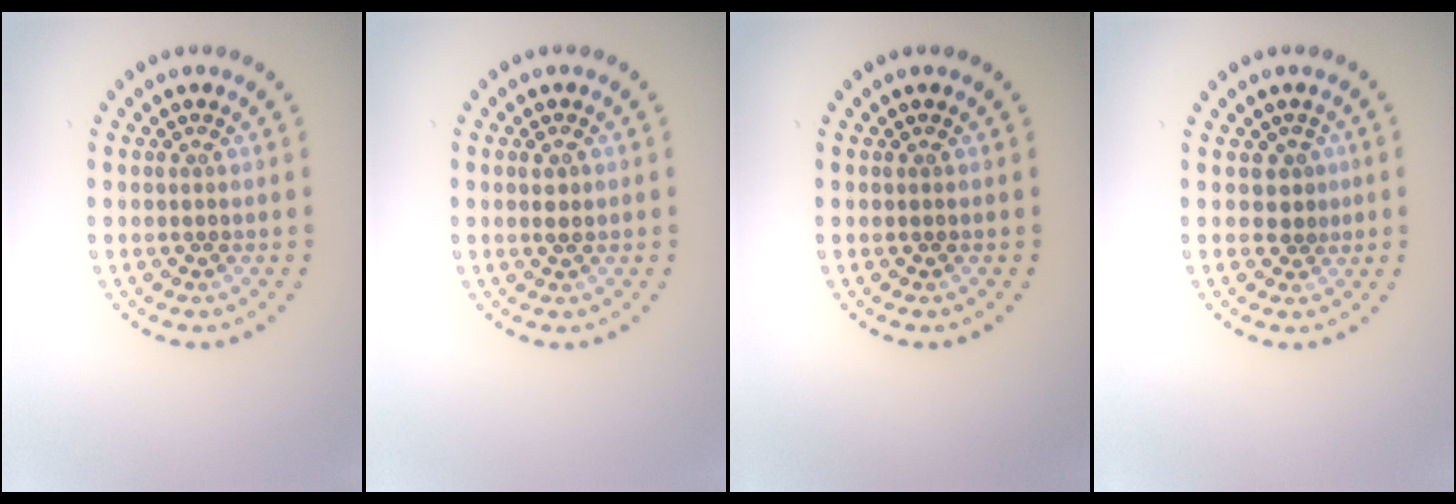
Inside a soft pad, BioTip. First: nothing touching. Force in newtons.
{"total": 1.2, "press": 1.0, "slide": 0.6}
{"total": 0.0}
{"total": 1.5, "press": 1.2, "slide": 1.0}